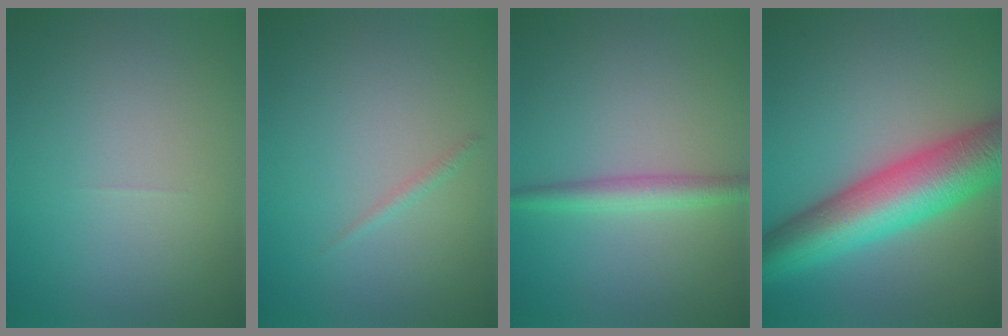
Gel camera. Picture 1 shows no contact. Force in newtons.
{"total": 0.6, "press": 0.6, "slide": 0.0}
{"total": 2.4, "press": 2.4, "slide": 0.1}
{"total": 10.2, "press": 10.2, "slide": 0.2}